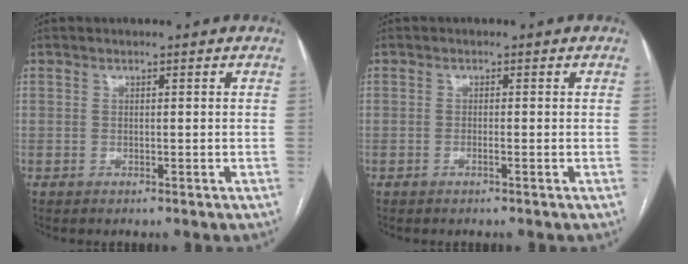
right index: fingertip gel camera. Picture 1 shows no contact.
{"total": 0.7, "force": [-0.3, -0.1, 0.6], "torque": [-0.013, 0.000, -0.005]}